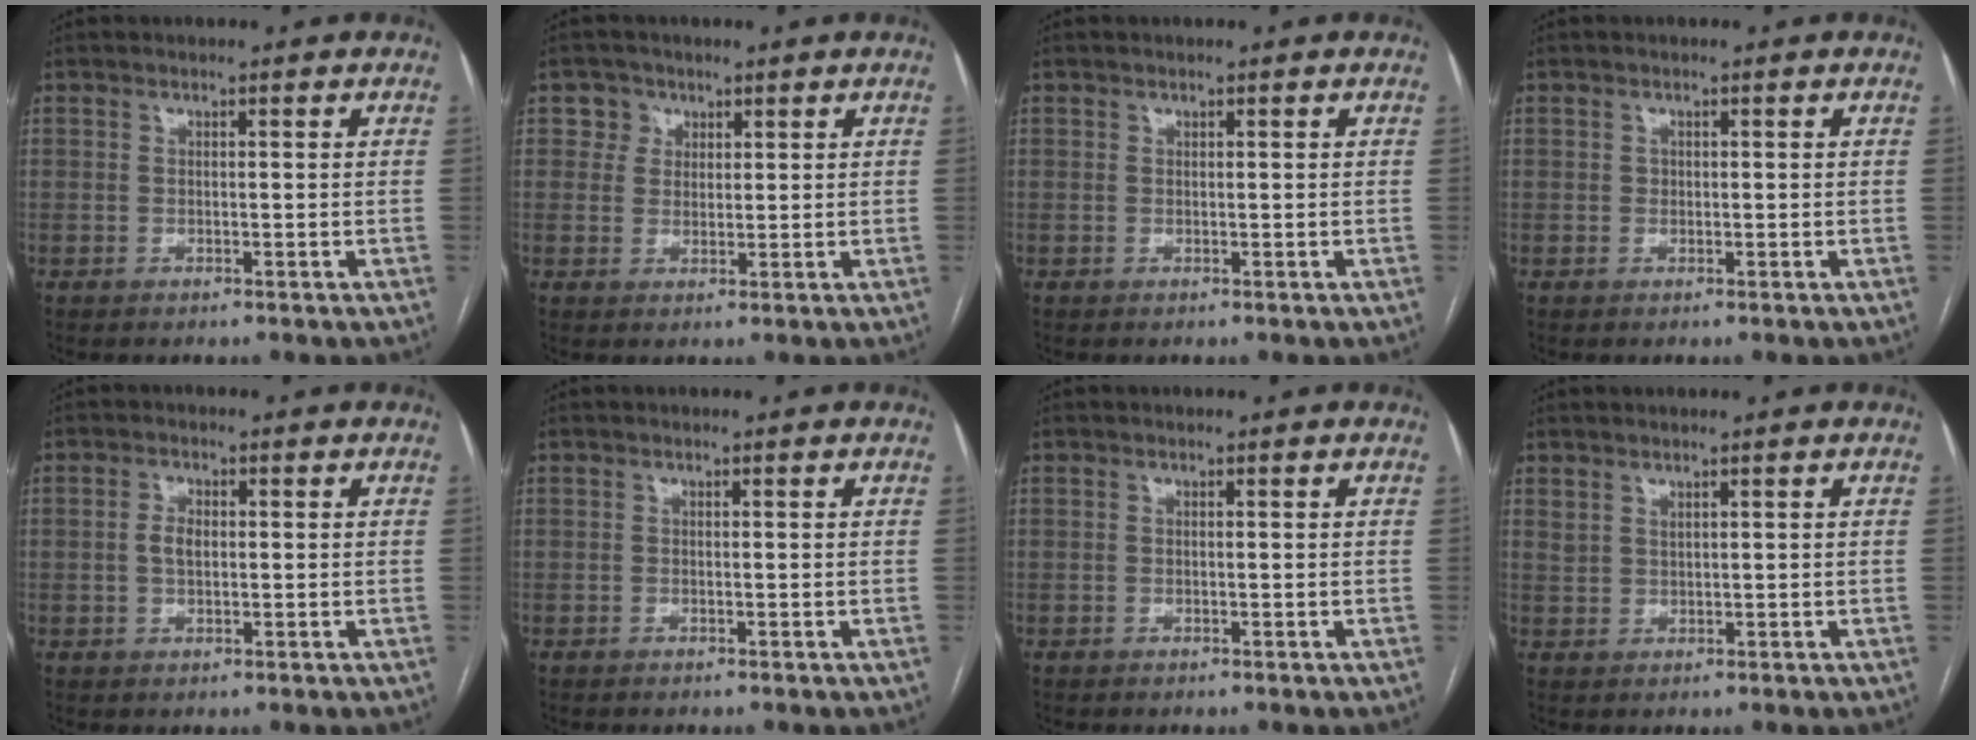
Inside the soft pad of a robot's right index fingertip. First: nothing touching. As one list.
[{"total": 3.3, "force": [1.5, 3.0, -0.2], "torque": [0.014, 0.005, 0.022]}, {"total": 0.0}, {"total": 0.6, "force": [0.1, 0.6, 0.1], "torque": [0.003, 0.002, 0.001]}, {"total": 2.7, "force": [0.2, 1.6, 2.2], "torque": [-0.043, 0.006, 0.004]}, {"total": 0.0}, {"total": 0.0}, {"total": 1.8, "force": [1.7, 0.6, 0.2], "torque": [-0.010, 0.010, 0.036]}]